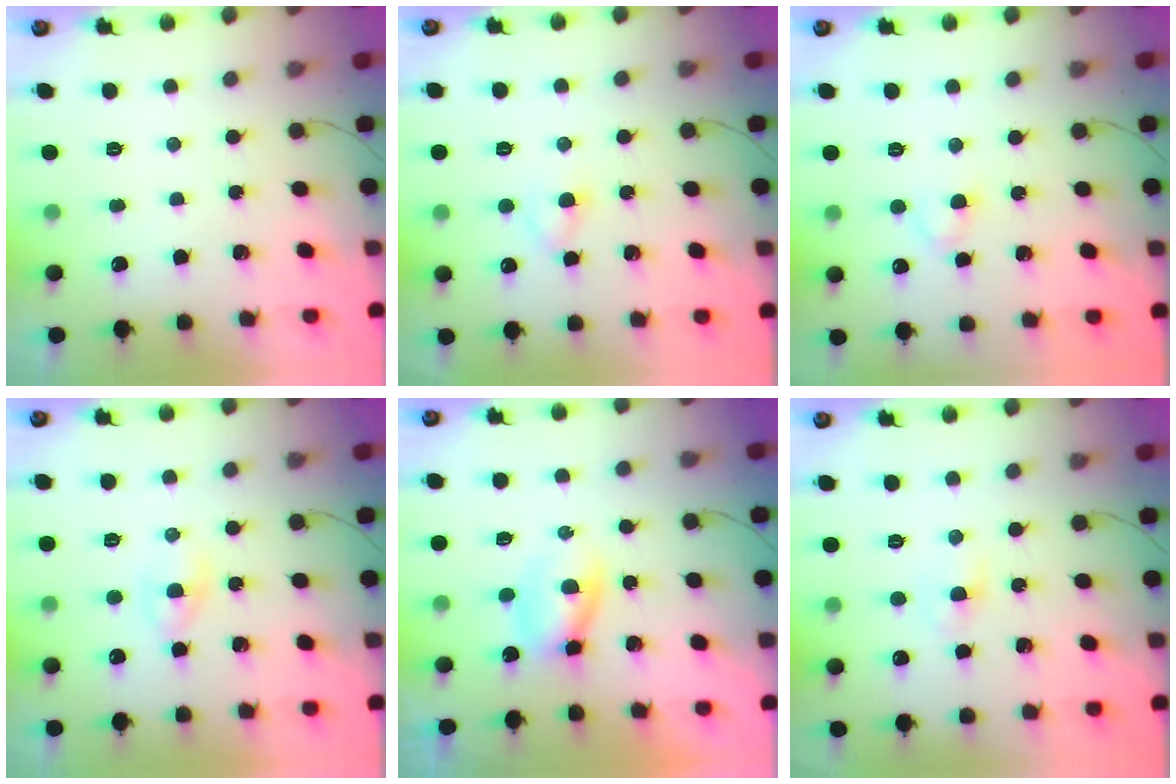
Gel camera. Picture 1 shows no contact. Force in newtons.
{"total": 3.2, "press": 3.1, "slide": 0.9}
{"total": 2.0, "press": 1.7, "slide": 0.9}
{"total": 2.7, "press": 2.4, "slide": 1.1}
{"total": 2.8, "press": 2.5, "slide": 1.2}
{"total": 2.3, "press": 2.1, "slide": 0.8}